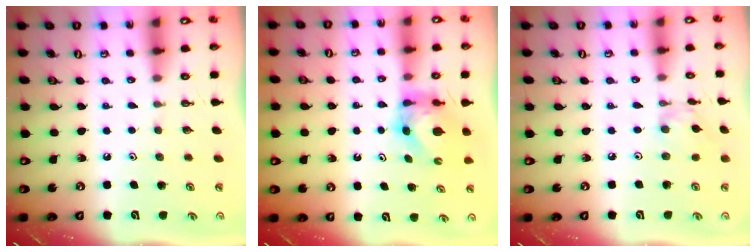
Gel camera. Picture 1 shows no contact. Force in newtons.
{"total": 6.3, "press": 6.3, "slide": 0.2}
{"total": 2.0, "press": 2.0, "slide": 0.3}